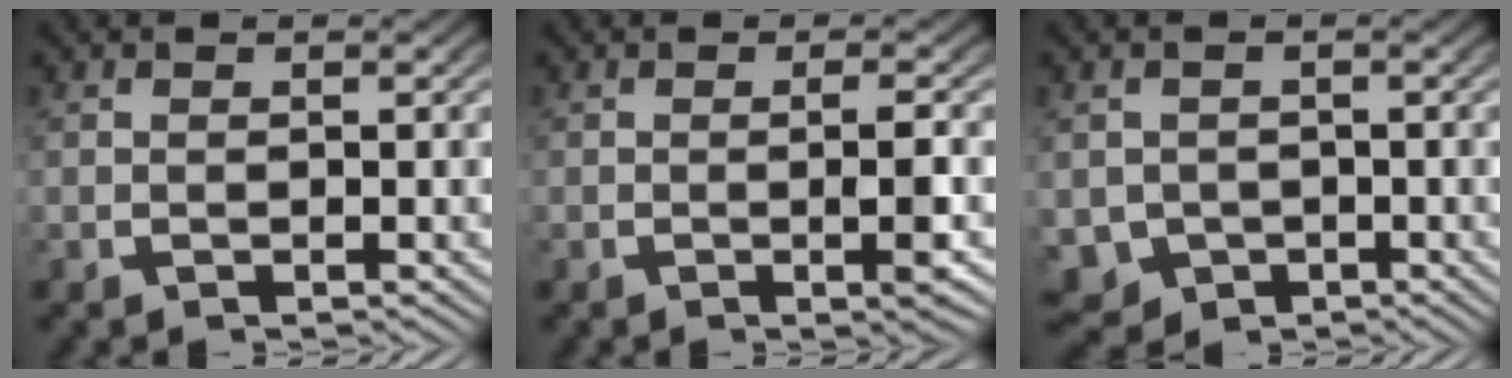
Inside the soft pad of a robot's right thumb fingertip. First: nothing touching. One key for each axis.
{"total": 3.0, "fx": -0.5, "fy": 0.5, "fz": 2.9, "tx": -0.043, "ty": 0.002, "tz": -0.009}
{"total": 6.4, "fx": -2.5, "fy": 5.3, "fz": 2.6, "tx": -0.063, "ty": -0.045, "tz": -0.025}